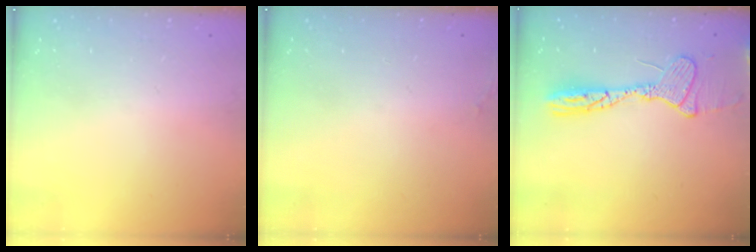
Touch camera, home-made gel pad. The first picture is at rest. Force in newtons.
{"total": 7.0, "press": 4.6, "slide": 5.3}
{"total": 13.1, "press": 13.1, "slide": 0.3}